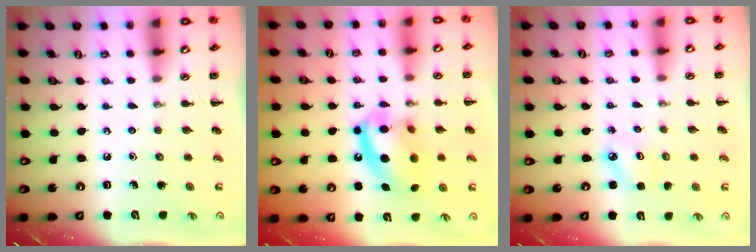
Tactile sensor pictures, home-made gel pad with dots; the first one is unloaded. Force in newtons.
{"total": 16.3, "press": 16.1, "slide": 2.6}
{"total": 2.8, "press": 2.7, "slide": 0.6}